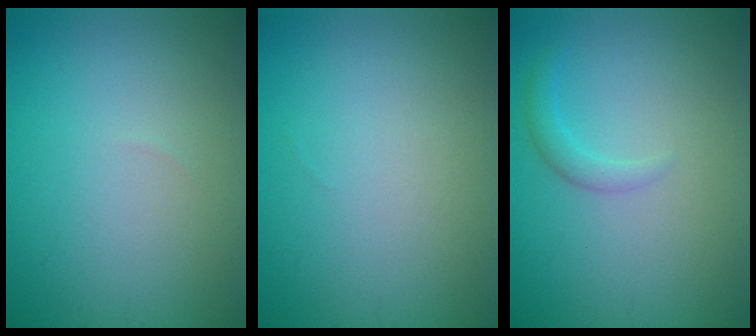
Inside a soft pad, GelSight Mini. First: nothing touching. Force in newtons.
{"total": 0.0}
{"total": 1.5, "press": 1.5, "slide": 0.0}